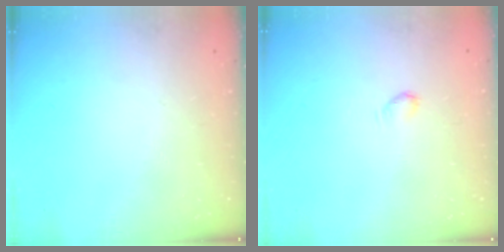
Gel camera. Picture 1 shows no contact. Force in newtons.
{"total": 2.2, "press": 2.2, "slide": 0.4}